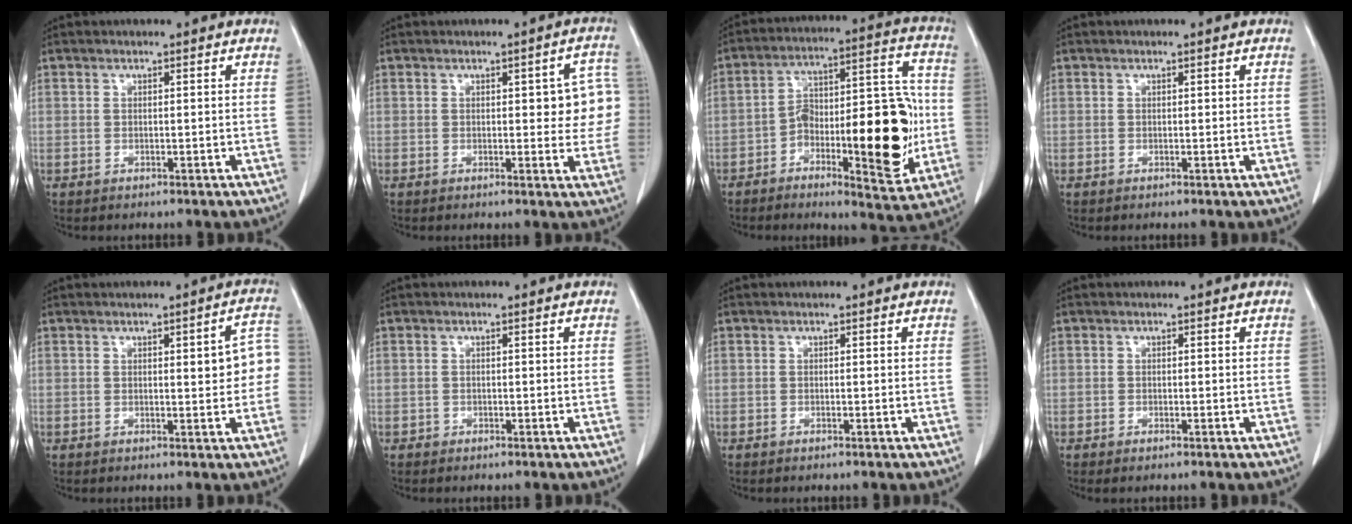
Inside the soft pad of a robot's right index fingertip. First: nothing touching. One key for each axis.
{"total": 7.3, "fx": 0.8, "fy": 2.6, "fz": 6.8, "tx": -0.059, "ty": 0.017, "tz": 0.005}
{"total": 18.9, "fx": -4.3, "fy": 6.0, "fz": 17.4, "tx": -0.253, "ty": 0.032, "tz": -0.056}
{"total": 0.0}
{"total": 5.8, "fx": 0.4, "fy": 1.6, "fz": 5.6, "tx": -0.060, "ty": 0.017, "tz": 0.003}
{"total": 0.7, "fx": -0.4, "fy": 0.5, "fz": -0.1, "tx": -0.003, "ty": 0.004, "tz": -0.009}
{"total": 0.0}
{"total": 0.7, "fx": -0.5, "fy": 0.0, "fz": 0.4, "tx": -0.010, "ty": -0.002, "tz": -0.008}